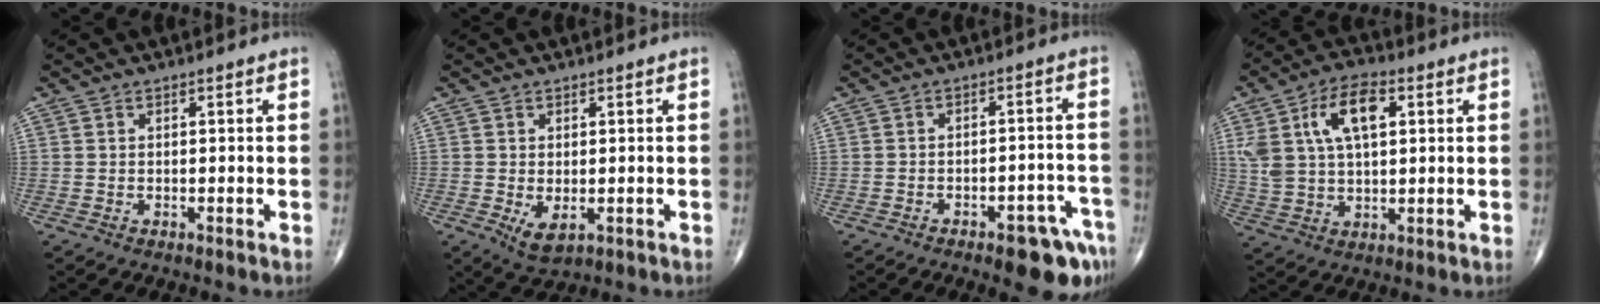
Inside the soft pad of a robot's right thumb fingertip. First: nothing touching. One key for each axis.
{"total": 3.4, "fx": -0.6, "fy": 1.8, "fz": 2.9, "tx": -0.045, "ty": -0.007, "tz": 0.002}
{"total": 9.1, "fx": -5.7, "fy": 3.1, "fz": 6.4, "tx": -0.065, "ty": 0.040, "tz": -0.065}
{"total": 12.3, "fx": 4.0, "fy": 6.4, "fz": 9.7, "tx": -0.179, "ty": 0.005, "tz": 0.073}